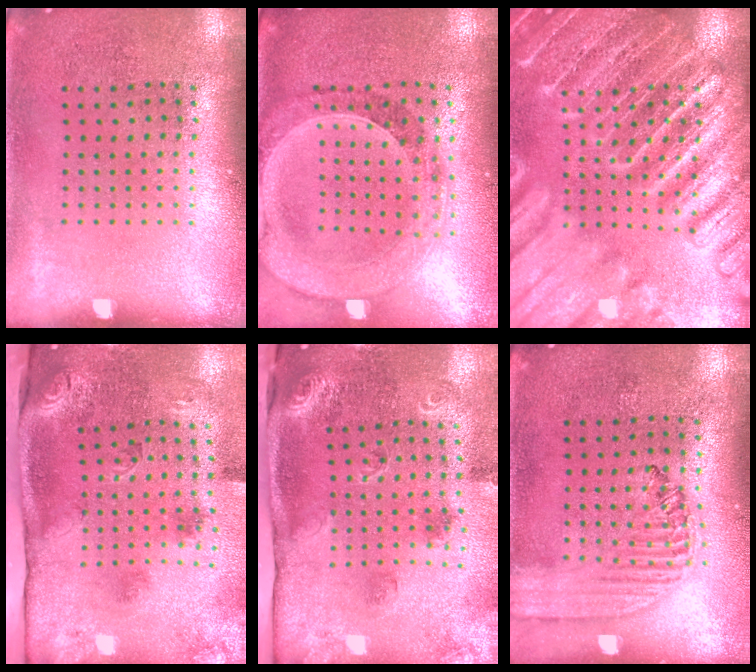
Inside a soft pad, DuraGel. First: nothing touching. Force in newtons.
{"total": 1.5, "press": 1.4, "slide": 0.4}
{"total": 6.2, "press": 6.1, "slide": 0.9}
{"total": 3.5, "press": 2.2, "slide": 2.8}
{"total": 2.1, "press": 1.8, "slide": 1.1}
{"total": 1.4, "press": 1.4, "slide": 0.5}